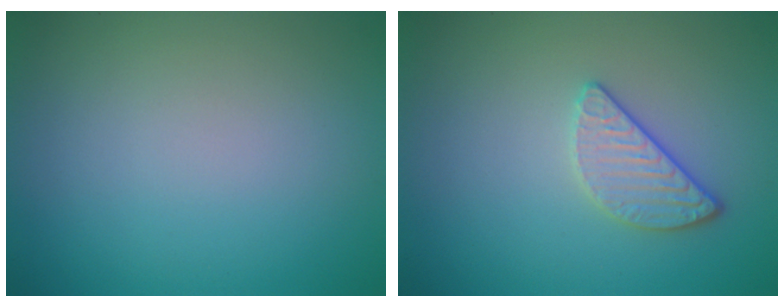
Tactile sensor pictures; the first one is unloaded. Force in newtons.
{"total": 2.4, "press": 2.2, "slide": 0.9}